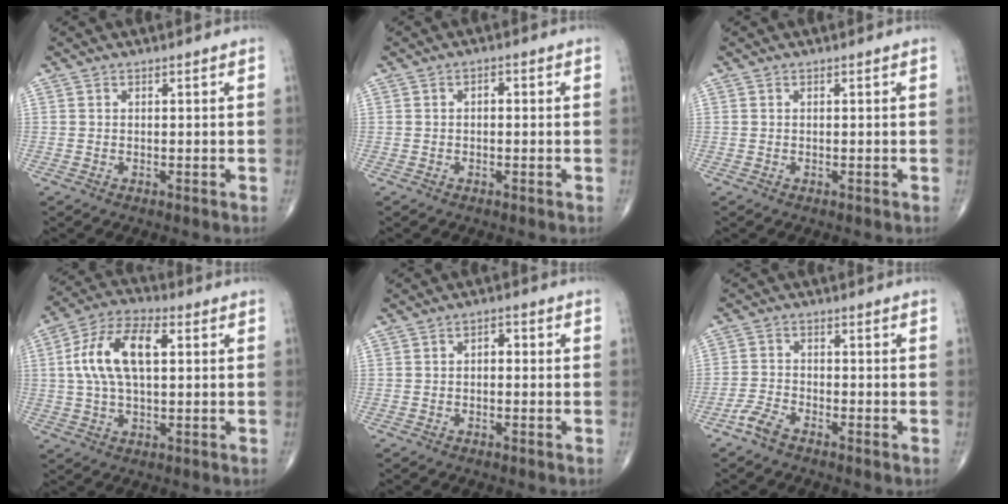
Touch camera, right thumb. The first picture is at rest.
{"total": 1.4, "force": [0.1, 0.8, 1.1], "torque": [-0.013, 0.006, -0.003]}
{"total": 0.0}
{"total": 13.5, "force": [2.4, 6.7, 11.5], "torque": [-0.226, 0.023, 0.042]}
{"total": 2.2, "force": [0.0, 1.4, 1.7], "torque": [-0.016, 0.009, -0.006]}
{"total": 3.4, "force": [-2.7, 1.0, 1.8], "torque": [-0.041, 0.008, -0.061]}